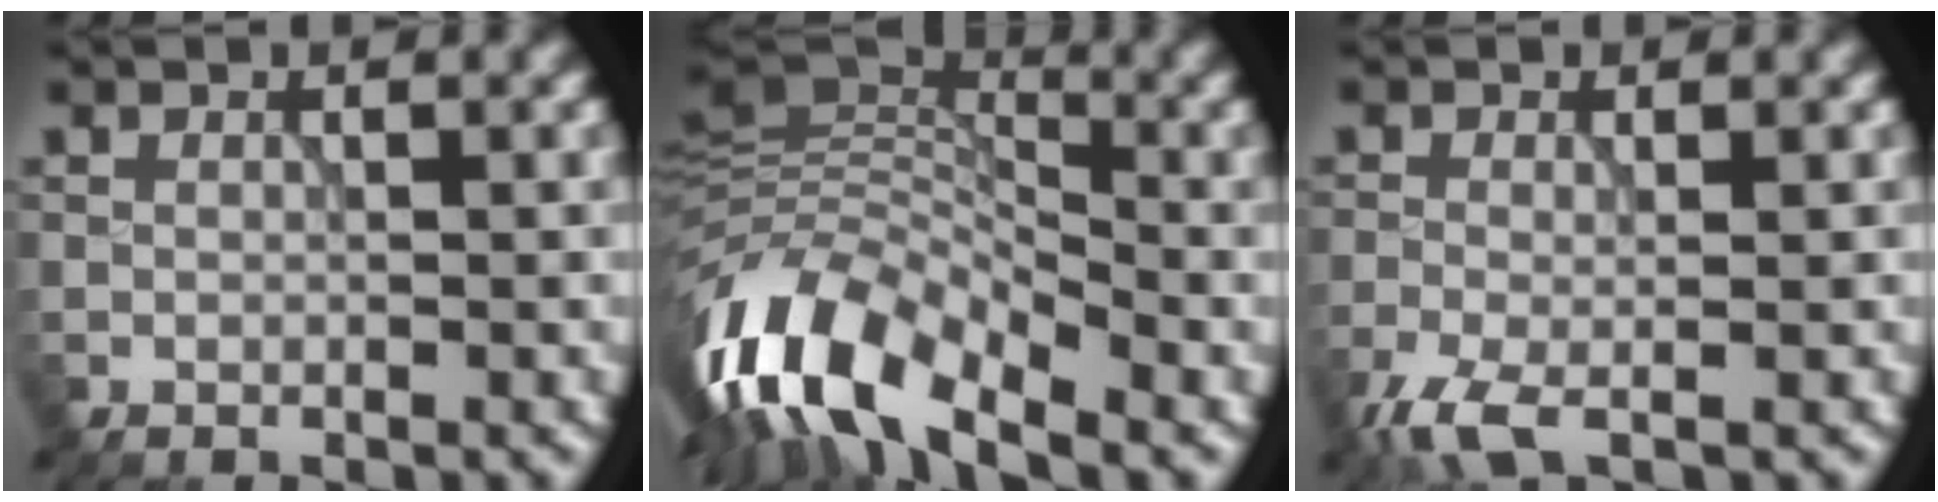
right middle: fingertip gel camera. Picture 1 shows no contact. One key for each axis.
{"total": 11.2, "fx": -6.3, "fy": 5.1, "fz": 7.7, "tx": -0.139, "ty": 0.004, "tz": -0.137}
{"total": 3.2, "fx": -1.7, "fy": 1.0, "fz": 2.5, "tx": -0.061, "ty": -0.008, "tz": -0.038}